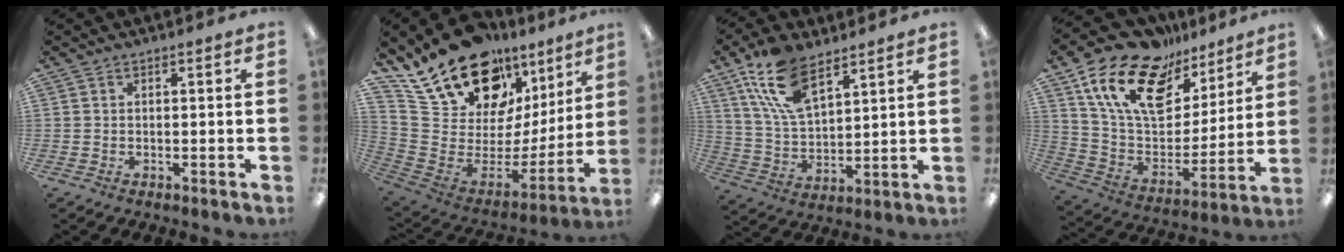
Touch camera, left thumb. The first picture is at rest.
{"total": 21.3, "force": [17.0, 9.6, 8.6], "torque": [-0.160, -0.130, 0.313]}
{"total": 14.4, "force": [8.6, 7.0, 9.2], "torque": [-0.191, -0.026, 0.160]}
{"total": 20.7, "force": [13.3, 10.8, 11.6], "torque": [-0.214, -0.074, 0.239]}